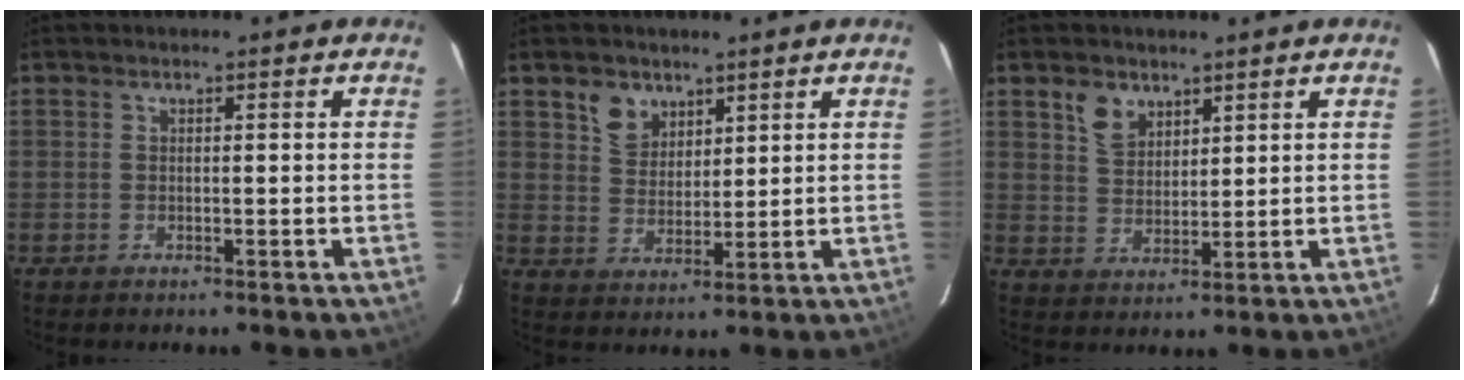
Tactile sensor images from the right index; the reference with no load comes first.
{"total": 5.6, "force": [3.5, 4.0, 1.8], "torque": [-0.027, 0.010, 0.071]}
{"total": 5.3, "force": [3.3, 3.4, 2.4], "torque": [-0.041, 0.008, 0.066]}